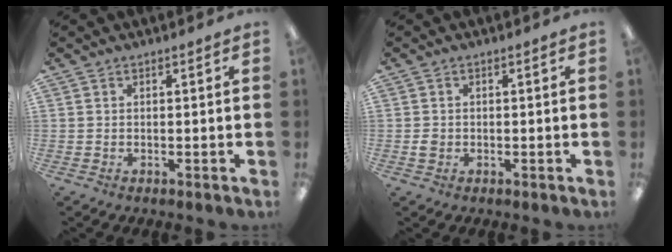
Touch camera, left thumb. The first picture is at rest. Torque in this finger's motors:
{"motor_torque": [-0.02, 0.04, 0.00, -0.04, 0.00]}